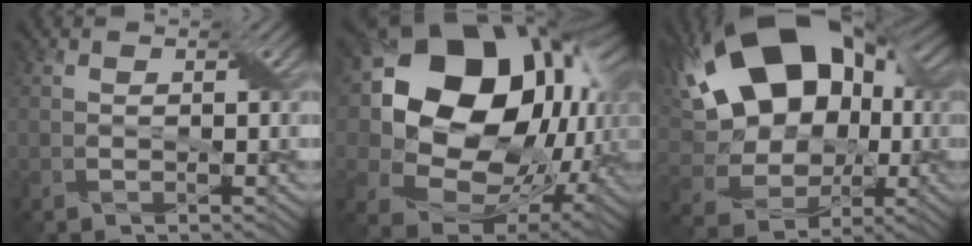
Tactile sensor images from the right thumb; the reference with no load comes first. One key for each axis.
{"total": 21.4, "fx": 4.3, "fy": 16.9, "fz": 12.4, "tx": -0.283, "ty": -0.003, "tz": 0.107}
{"total": 19.2, "fx": 4.7, "fy": 12.6, "fz": 13.7, "tx": -0.258, "ty": 0.029, "tz": 0.075}